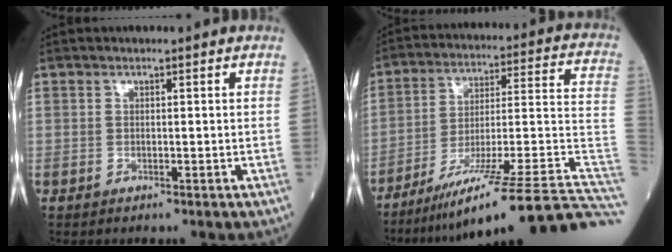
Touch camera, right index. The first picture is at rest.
{"total": 27.8, "force": [-20.3, -0.2, 19.0], "torque": [-0.172, -0.007, -0.309]}